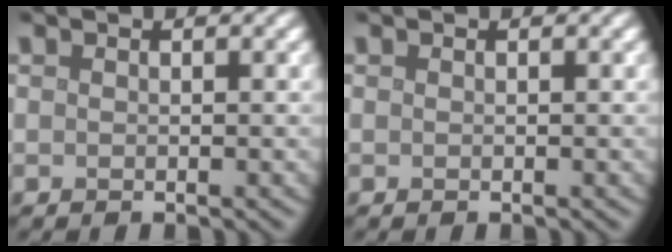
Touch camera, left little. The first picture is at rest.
{"total": 0.0}